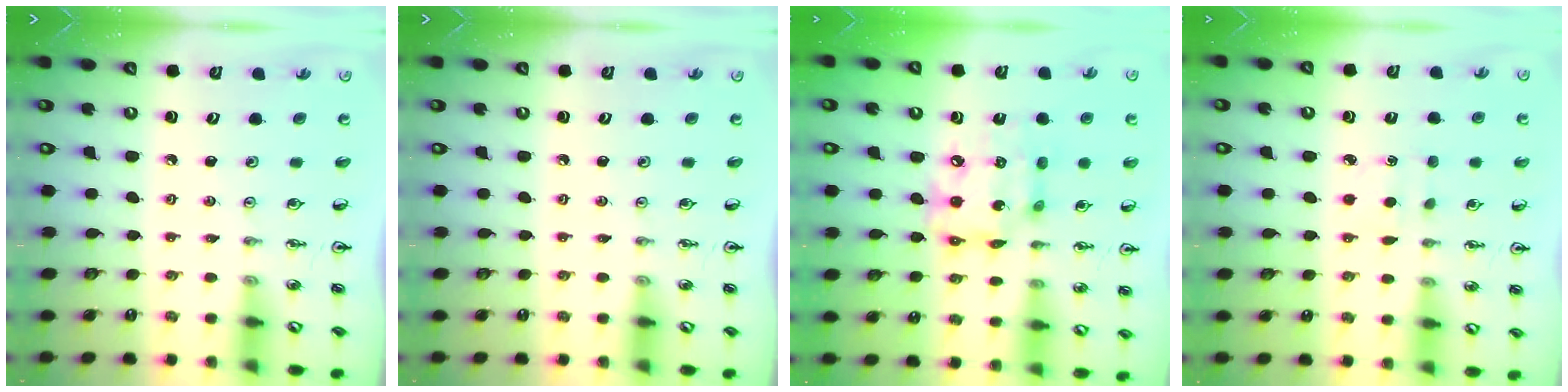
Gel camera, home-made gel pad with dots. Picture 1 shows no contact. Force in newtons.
{"total": 0.0}
{"total": 13.7, "press": 13.6, "slide": 1.3}
{"total": 2.9, "press": 2.9, "slide": 0.5}